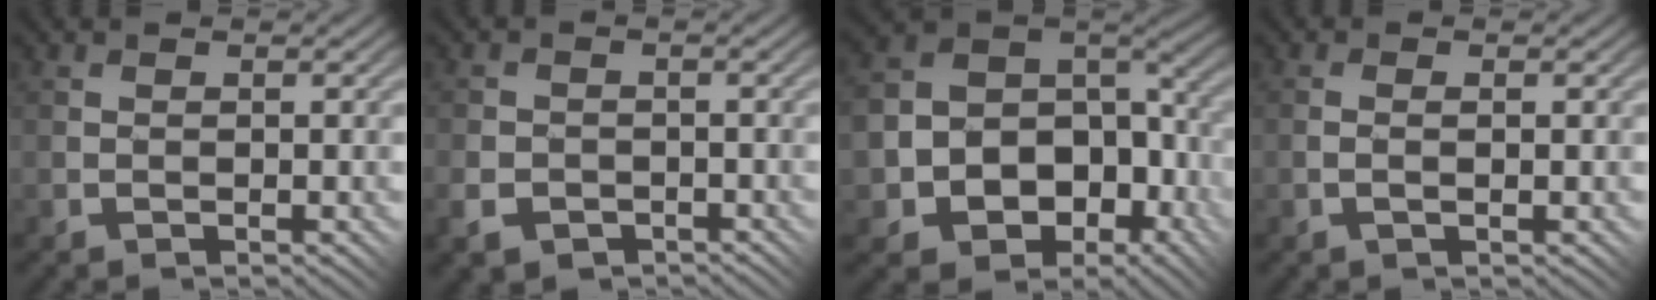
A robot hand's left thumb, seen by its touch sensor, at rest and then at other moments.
{"total": 3.3, "force": [-1.9, 2.5, 1.2], "torque": [-0.025, -0.006, -0.040]}
{"total": 14.2, "force": [-3.9, 10.8, 8.3], "torque": [-0.172, -0.034, -0.047]}
{"total": 1.7, "force": [-0.1, 0.7, 1.5], "torque": [-0.011, 0.009, 0.000]}